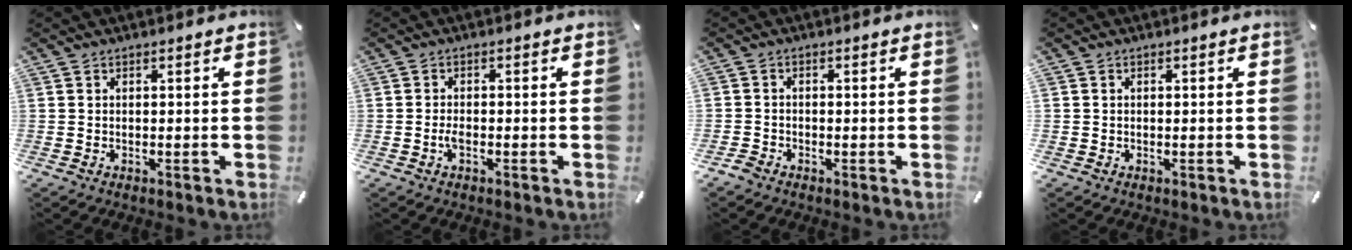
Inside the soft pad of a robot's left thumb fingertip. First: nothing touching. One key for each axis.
{"total": 1.8, "fx": -0.9, "fy": 0.7, "fz": 1.4, "tx": -0.034, "ty": 0.000, "tz": -0.019}
{"total": 2.3, "fx": -1.3, "fy": 1.9, "fz": 0.2, "tx": -0.001, "ty": 0.009, "tz": -0.027}
{"total": 2.1, "fx": 0.3, "fy": 2.0, "fz": -0.4, "tx": 0.014, "ty": 0.000, "tz": 0.003}